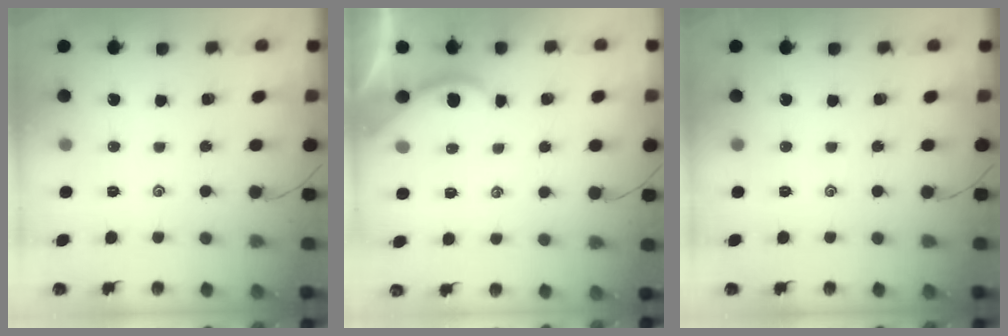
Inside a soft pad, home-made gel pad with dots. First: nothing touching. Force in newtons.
{"total": 1.5, "press": 1.5, "slide": 0.2}
{"total": 0.0}